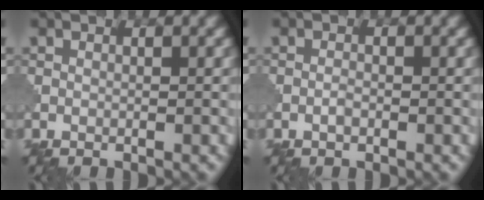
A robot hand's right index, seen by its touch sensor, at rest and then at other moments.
{"total": 0.8, "force": [-0.4, 0.3, 0.6], "torque": [-0.013, 0.001, -0.009]}